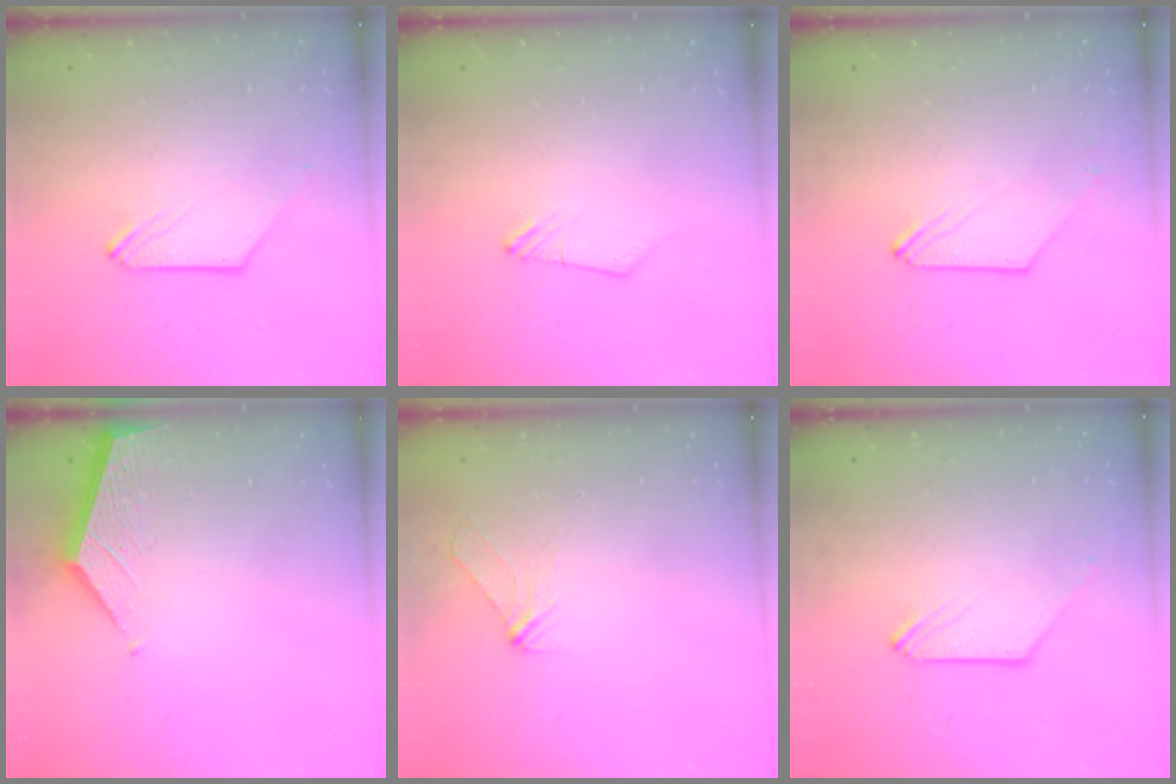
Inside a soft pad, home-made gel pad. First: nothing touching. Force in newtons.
{"total": 0.0}
{"total": 0.0}
{"total": 3.7, "press": 3.7, "slide": 0.3}
{"total": 3.8, "press": 3.6, "slide": 1.0}
{"total": 0.0}